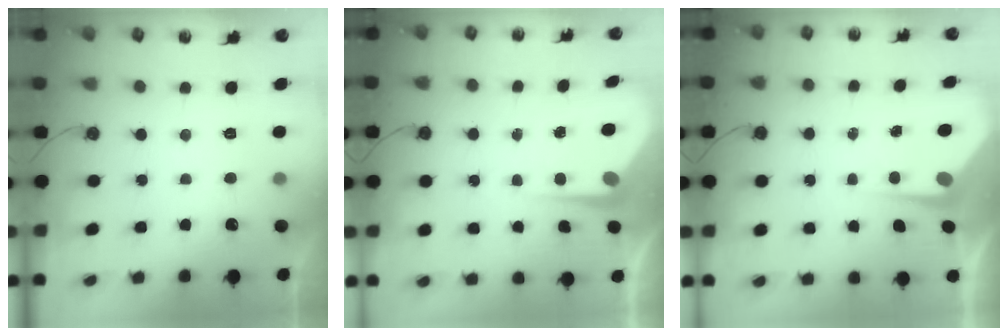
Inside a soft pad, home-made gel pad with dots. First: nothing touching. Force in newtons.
{"total": 5.1, "press": 5.1, "slide": 0.2}
{"total": 4.4, "press": 4.4, "slide": 0.4}